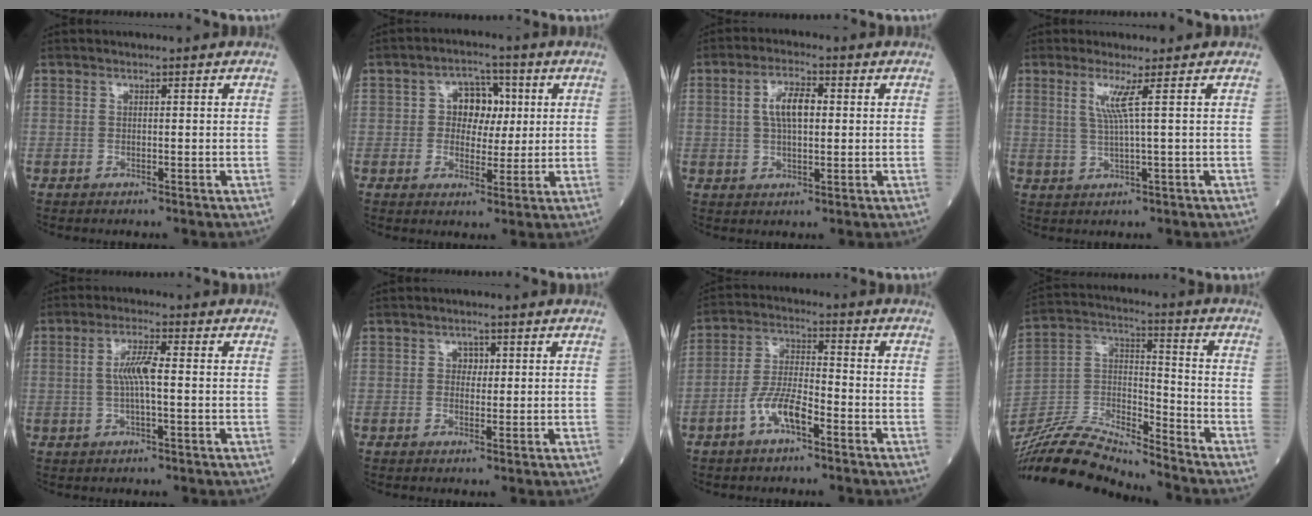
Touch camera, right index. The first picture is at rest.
{"total": 6.1, "force": [1.1, 4.4, 4.0], "torque": [-0.057, 0.020, 0.016]}
{"total": 5.8, "force": [1.0, 2.2, 5.3], "torque": [-0.104, 0.013, 0.017]}
{"total": 3.6, "force": [1.3, -1.1, 3.2], "torque": [-0.068, -0.005, 0.027]}
{"total": 5.0, "force": [0.1, 0.5, 5.0], "torque": [-0.100, 0.005, 0.000]}
{"total": 1.7, "force": [0.4, 1.3, 0.9], "torque": [-0.008, 0.002, 0.003]}
{"total": 6.7, "force": [-3.5, 1.9, 5.4], "torque": [-0.112, 0.007, -0.068]}
{"total": 14.8, "force": [-14.5, 0.2, 3.2], "torque": [-0.065, 0.022, -0.273]}